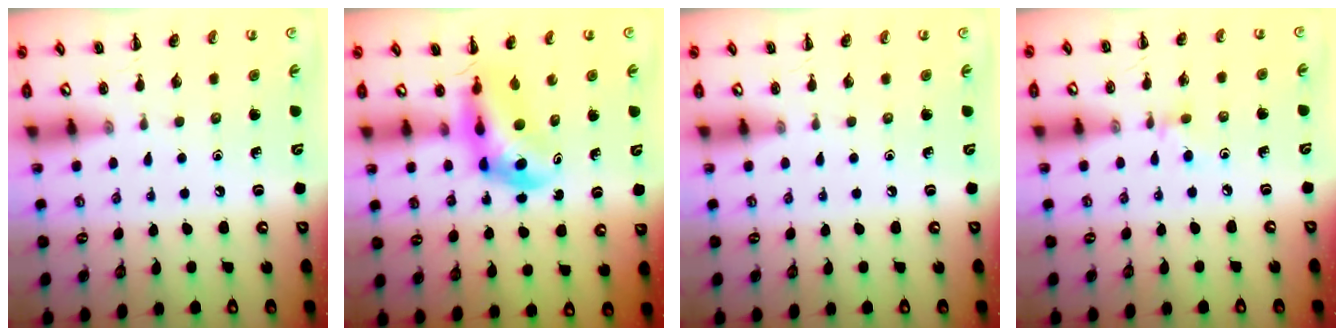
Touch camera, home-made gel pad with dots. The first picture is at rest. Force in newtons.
{"total": 6.1, "press": 6.0, "slide": 1.3}
{"total": 0.0}
{"total": 2.7, "press": 2.5, "slide": 1.0}